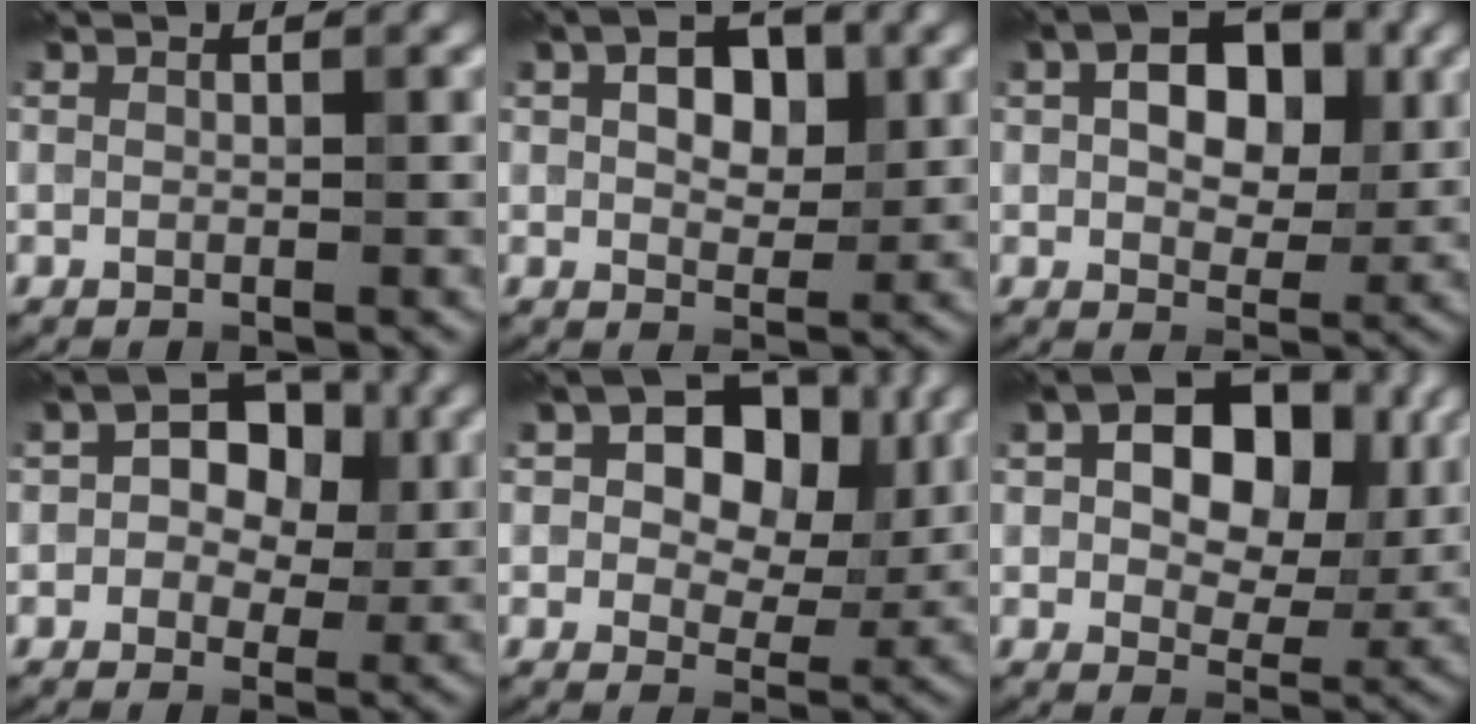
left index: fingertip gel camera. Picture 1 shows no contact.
{"total": 4.5, "force": [1.2, 2.8, 3.3], "torque": [-0.052, 0.005, 0.016]}
{"total": 7.6, "force": [1.8, 4.8, 5.6], "torque": [-0.079, 0.011, 0.015]}
{"total": 6.5, "force": [0.9, 4.6, 4.5], "torque": [-0.040, 0.016, -0.011]}
{"total": 9.1, "force": [2.3, 5.9, 6.5], "torque": [-0.081, 0.006, 0.025]}
{"total": 11.6, "force": [2.9, 7.2, 8.6], "torque": [-0.116, 0.013, 0.038]}